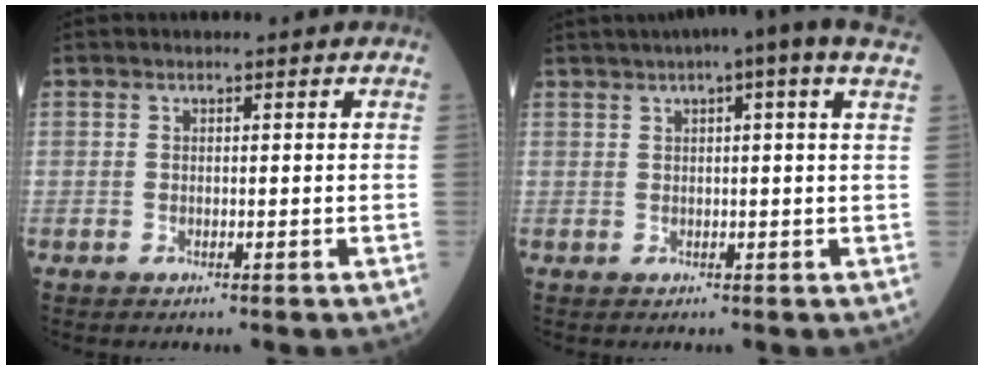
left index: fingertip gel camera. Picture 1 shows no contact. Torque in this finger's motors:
{"motor_torque": [1.04, -1.10, 0.77, 0.20]}